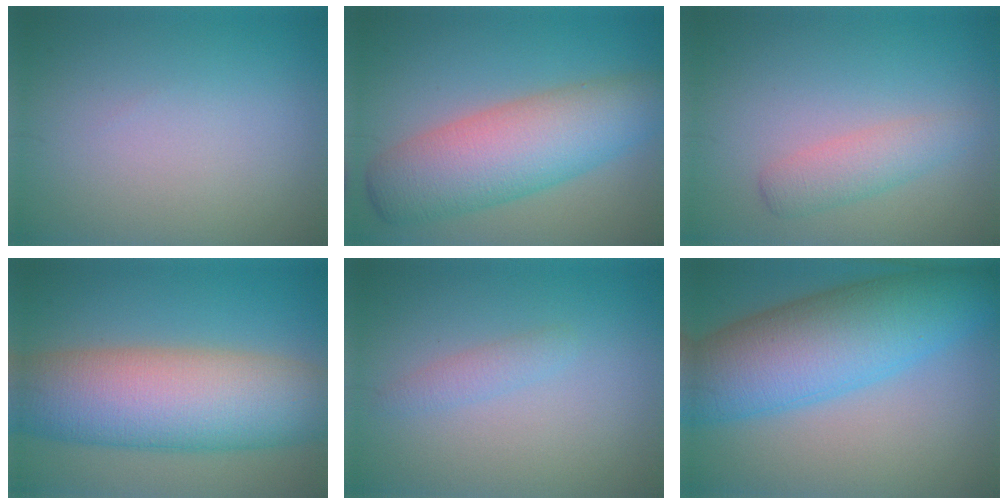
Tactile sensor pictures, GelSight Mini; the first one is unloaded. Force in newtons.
{"total": 8.3, "press": 8.3, "slide": 0.2}
{"total": 2.5, "press": 2.5, "slide": 0.0}
{"total": 12.1, "press": 12.1, "slide": 0.6}
{"total": 1.3, "press": 1.3, "slide": 0.0}
{"total": 10.8, "press": 10.8, "slide": 0.1}